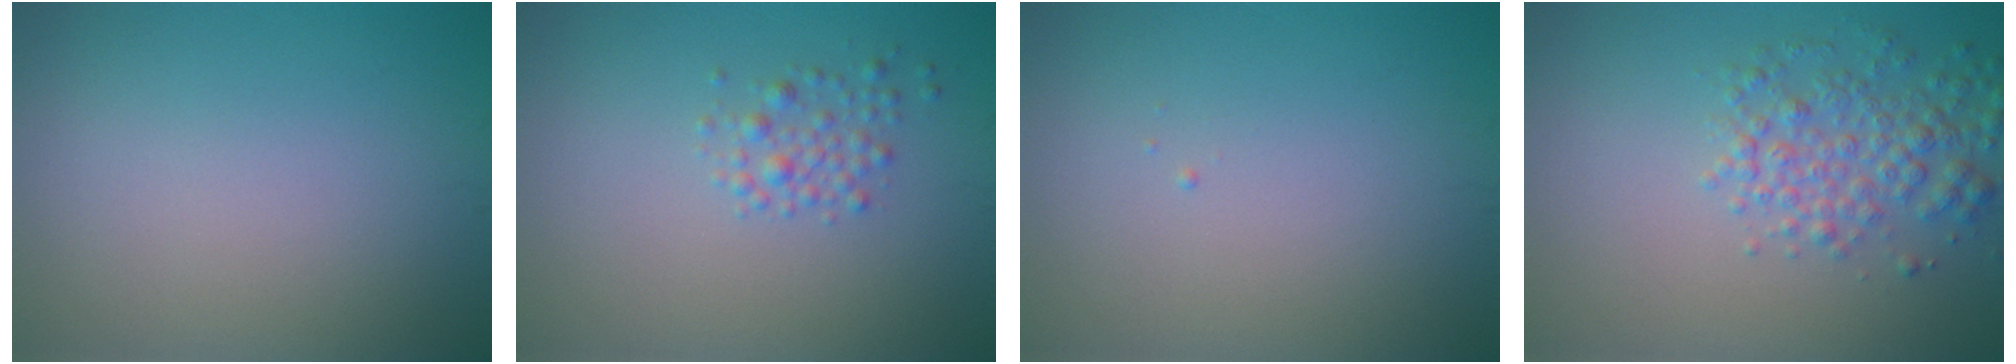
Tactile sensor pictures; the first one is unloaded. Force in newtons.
{"total": 1.7, "press": 1.7, "slide": 0.1}
{"total": 0.0}
{"total": 3.7, "press": 3.7, "slide": 0.2}